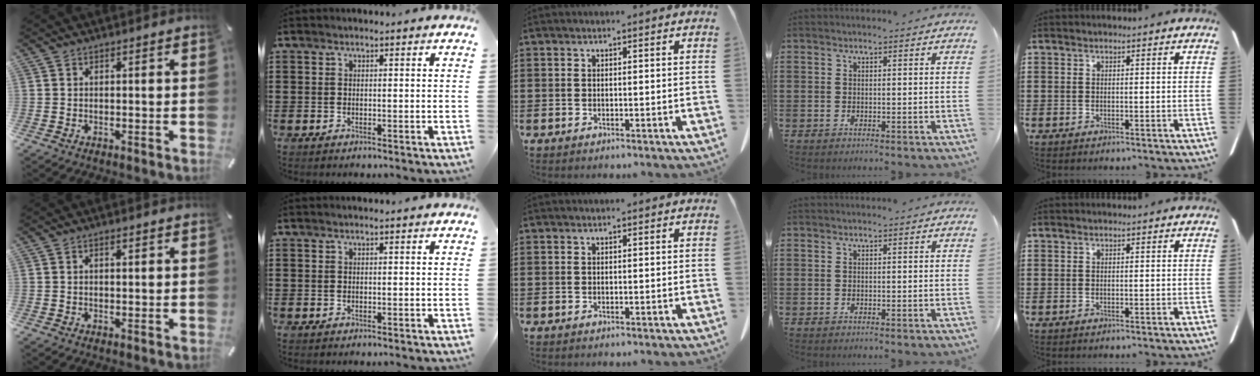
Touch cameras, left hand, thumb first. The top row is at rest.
{"thumb": {"total": 1.1, "force": [0.3, 0.6, 0.9], "torque": [-0.018, 0.006, 0.004]}}